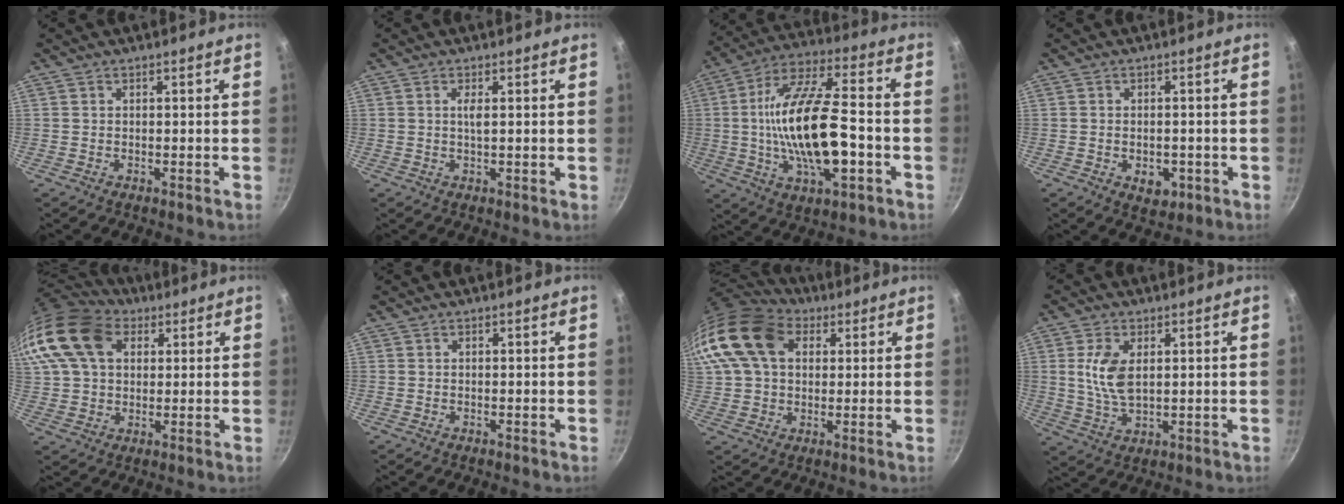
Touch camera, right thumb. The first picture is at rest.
{"total": 1.7, "force": [0.4, 0.3, 1.7], "torque": [-0.032, -0.001, 0.006]}
{"total": 21.0, "force": [-3.0, 8.2, 19.1], "torque": [-0.343, 0.026, -0.057]}
{"total": 4.5, "force": [-1.4, 3.0, 3.0], "torque": [-0.031, 0.006, -0.012]}
{"total": 21.7, "force": [7.8, 15.4, 13.1], "torque": [-0.291, 0.031, 0.135]}
{"total": 0.0}
{"total": 19.5, "force": [6.0, 13.8, 12.5], "torque": [-0.258, 0.023, 0.097]}
{"total": 8.1, "force": [1.7, 4.4, 6.5], "torque": [-0.129, -0.011, 0.036]}